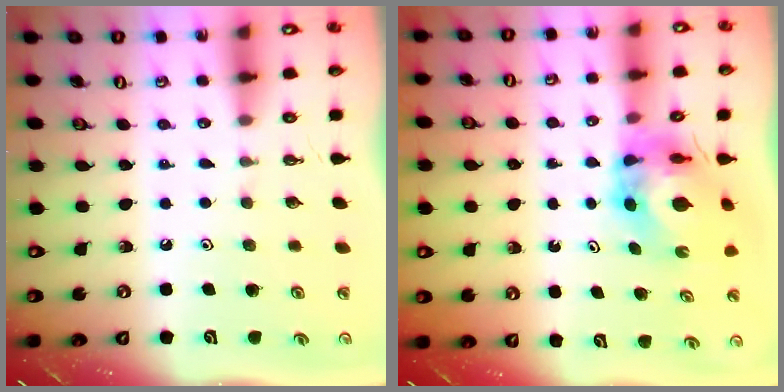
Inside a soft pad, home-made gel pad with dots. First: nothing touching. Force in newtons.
{"total": 7.3, "press": 7.2, "slide": 0.9}